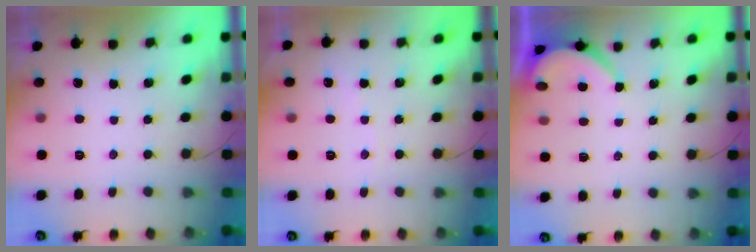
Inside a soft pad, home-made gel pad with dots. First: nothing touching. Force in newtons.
{"total": 2.7, "press": 2.7, "slide": 0.5}
{"total": 3.4, "press": 3.4, "slide": 0.3}